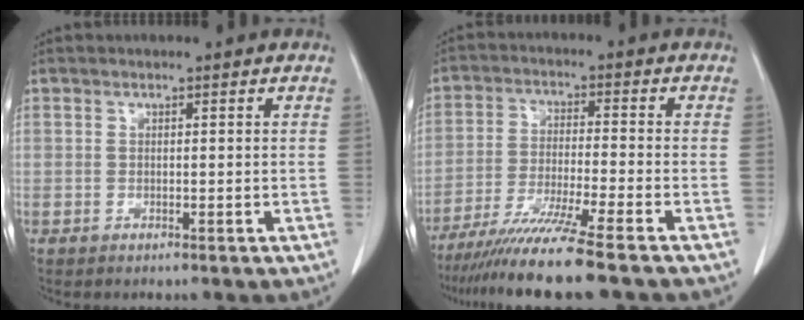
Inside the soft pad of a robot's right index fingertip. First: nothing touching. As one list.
[{"total": 11.8, "force": [-9.5, -1.8, 6.7], "torque": [-0.104, -0.039, -0.156]}]